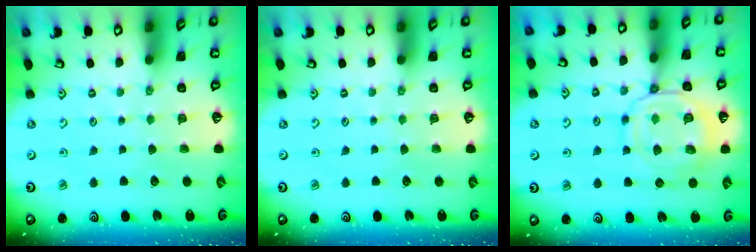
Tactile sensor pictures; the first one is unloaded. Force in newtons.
{"total": 0.0}
{"total": 12.2, "press": 12.1, "slide": 1.3}